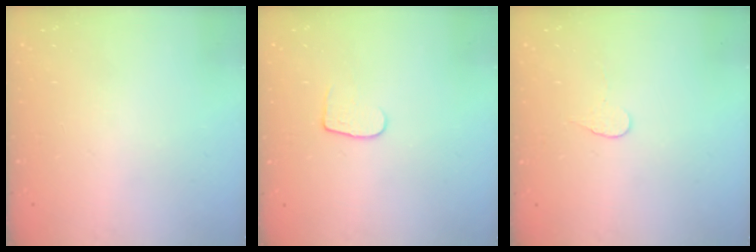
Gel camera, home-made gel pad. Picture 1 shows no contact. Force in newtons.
{"total": 5.8, "press": 5.8, "slide": 0.6}
{"total": 3.8, "press": 3.8, "slide": 0.4}